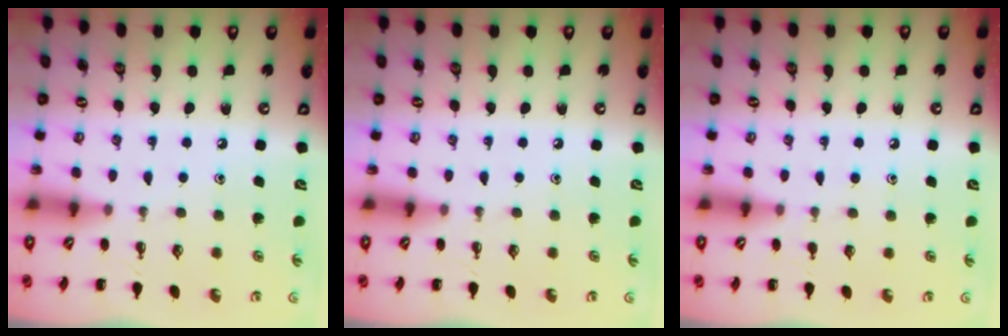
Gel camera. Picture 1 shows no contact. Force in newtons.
{"total": 0.0}
{"total": 3.8, "press": 3.6, "slide": 1.3}